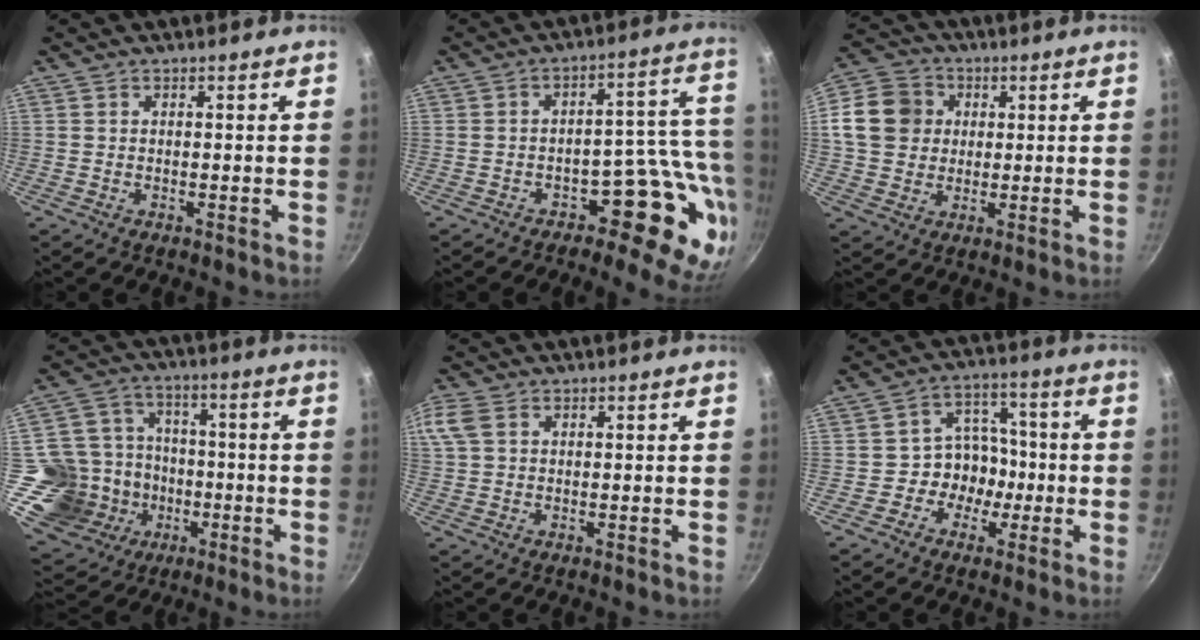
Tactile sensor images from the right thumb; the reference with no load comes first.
{"total": 13.8, "force": [-6.0, 8.2, 9.4], "torque": [-0.029, 0.051, -0.081]}
{"total": 11.9, "force": [1.9, 10.3, 5.6], "torque": [-0.079, 0.015, 0.022]}
{"total": 17.3, "force": [-3.7, 15.3, 7.0], "torque": [-0.104, 0.038, -0.051]}
{"total": 5.0, "force": [1.9, 3.2, 3.3], "torque": [-0.073, 0.013, 0.039]}
{"total": 8.1, "force": [-2.2, 7.0, 3.4], "torque": [0.007, 0.034, -0.045]}